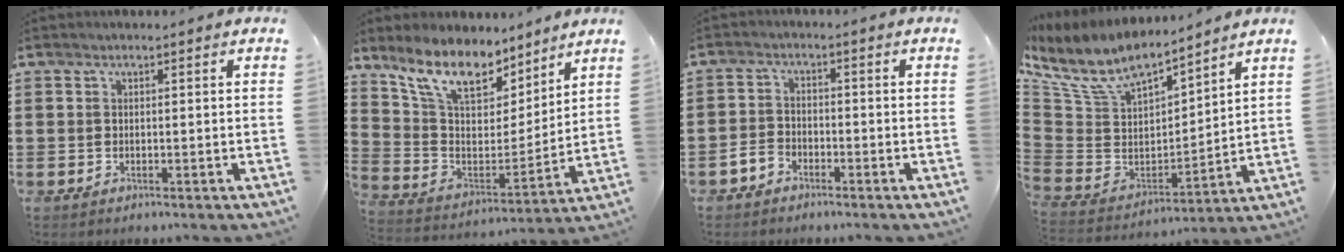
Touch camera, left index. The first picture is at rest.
{"total": 11.6, "force": [9.0, 4.4, 5.8], "torque": [-0.144, -0.045, 0.164]}
{"total": 2.7, "force": [-2.3, 1.3, 0.5], "torque": [-0.021, 0.006, -0.050]}
{"total": 9.5, "force": [7.5, 3.3, 4.9], "torque": [-0.131, -0.050, 0.131]}